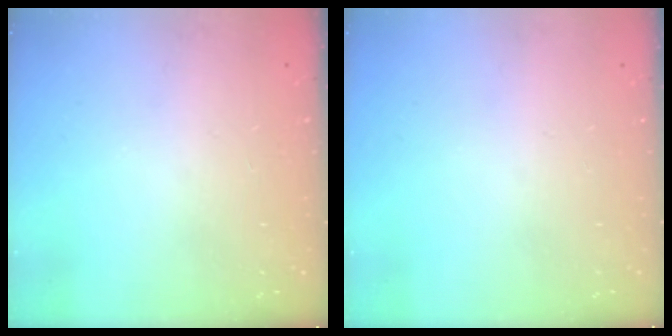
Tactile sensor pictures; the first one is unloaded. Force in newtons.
{"total": 0.0}